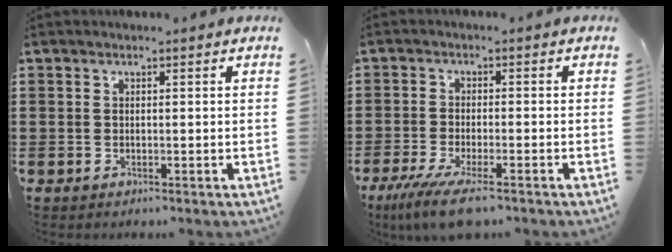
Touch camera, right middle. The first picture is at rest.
{"total": 5.9, "force": [-4.2, 0.5, 4.1], "torque": [-0.094, -0.021, -0.080]}